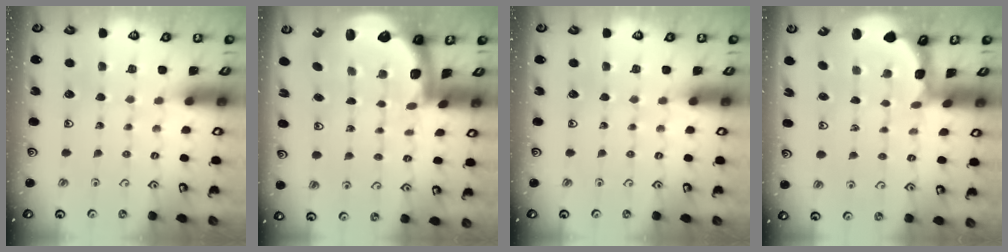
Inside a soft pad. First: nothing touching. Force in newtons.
{"total": 2.8, "press": 2.4, "slide": 1.4}
{"total": 0.0}
{"total": 1.9, "press": 1.9, "slide": 0.2}